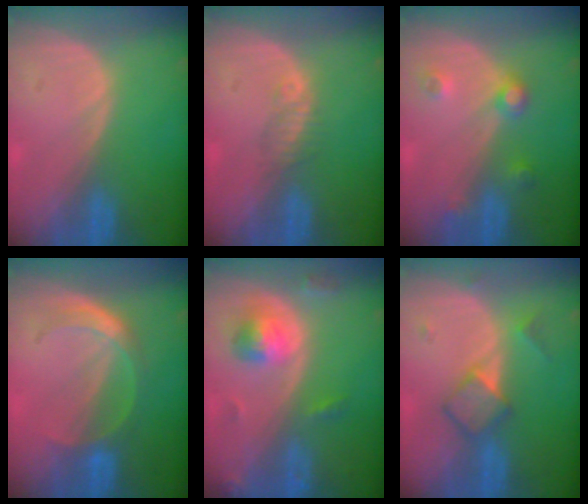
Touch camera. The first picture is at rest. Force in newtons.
{"total": 1.8, "press": 1.6, "slide": 0.8}
{"total": 3.7, "press": 3.4, "slide": 1.4}
{"total": 4.8, "press": 4.6, "slide": 1.3}
{"total": 5.1, "press": 5.0, "slide": 1.0}
{"total": 4.9, "press": 4.7, "slide": 1.4}